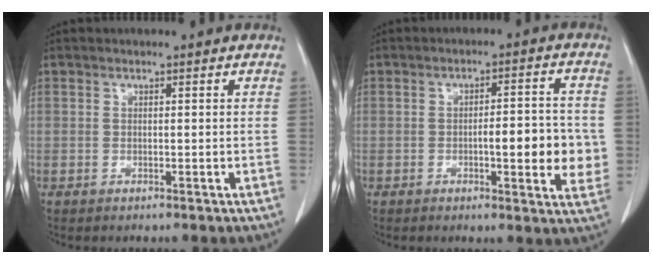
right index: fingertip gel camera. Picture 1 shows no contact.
{"total": 8.7, "force": [-1.3, 2.2, 8.3], "torque": [-0.102, 0.007, -0.015]}